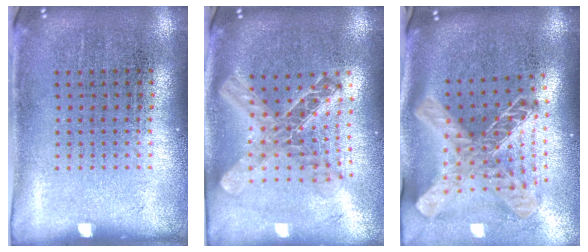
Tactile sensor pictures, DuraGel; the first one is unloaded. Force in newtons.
{"total": 2.1, "press": 1.7, "slide": 1.3}
{"total": 2.5, "press": 1.8, "slide": 1.8}